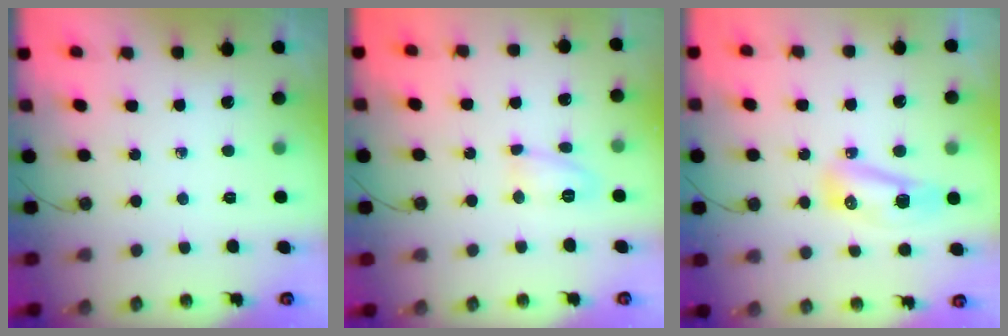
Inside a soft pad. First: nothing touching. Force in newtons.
{"total": 7.3, "press": 7.3, "slide": 0.5}
{"total": 10.9, "press": 9.3, "slide": 5.7}